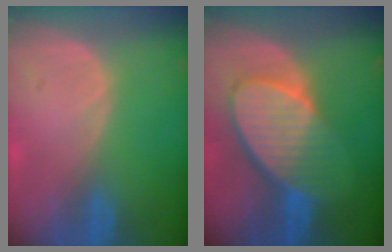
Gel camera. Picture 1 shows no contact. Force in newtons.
{"total": 9.4, "press": 8.3, "slide": 4.4}